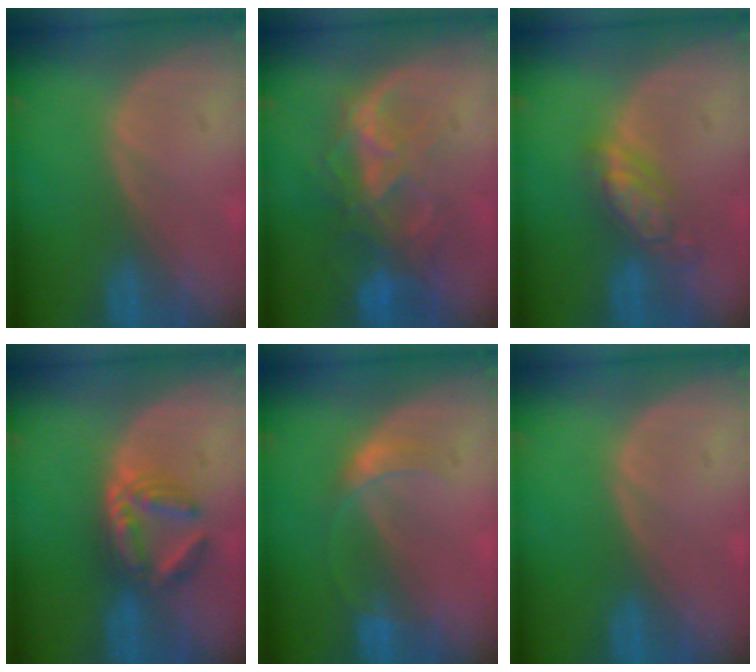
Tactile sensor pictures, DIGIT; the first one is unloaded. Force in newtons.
{"total": 8.6, "press": 7.5, "slide": 4.1}
{"total": 5.8, "press": 5.1, "slide": 2.8}
{"total": 6.0, "press": 5.4, "slide": 2.7}
{"total": 2.9, "press": 2.9, "slide": 0.1}
{"total": 0.0}